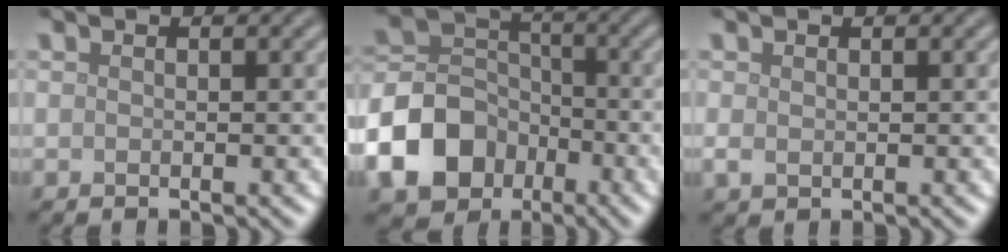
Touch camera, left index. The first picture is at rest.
{"total": 8.8, "force": [-4.0, 6.7, 4.0], "torque": [-0.081, -0.001, -0.091]}
{"total": 1.1, "force": [0.0, 0.9, 0.6], "torque": [-0.016, -0.002, 0.003]}